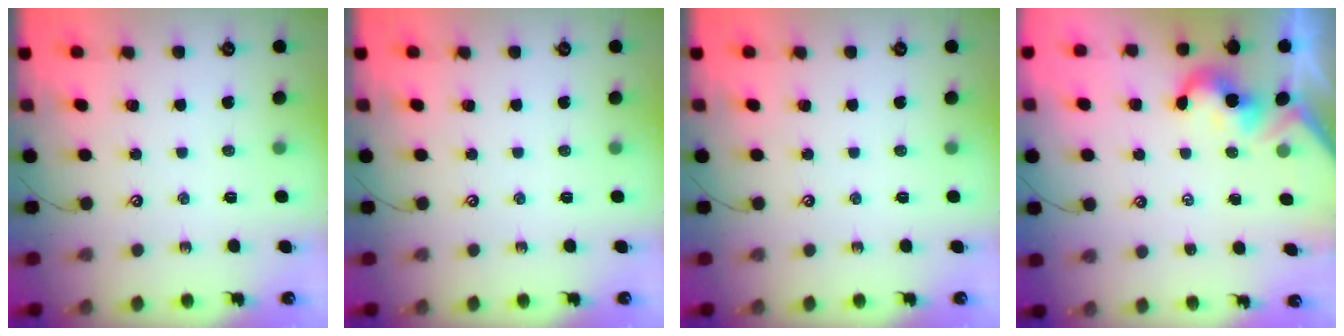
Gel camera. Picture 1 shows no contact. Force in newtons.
{"total": 0.0}
{"total": 0.0}
{"total": 1.9, "press": 1.8, "slide": 0.5}